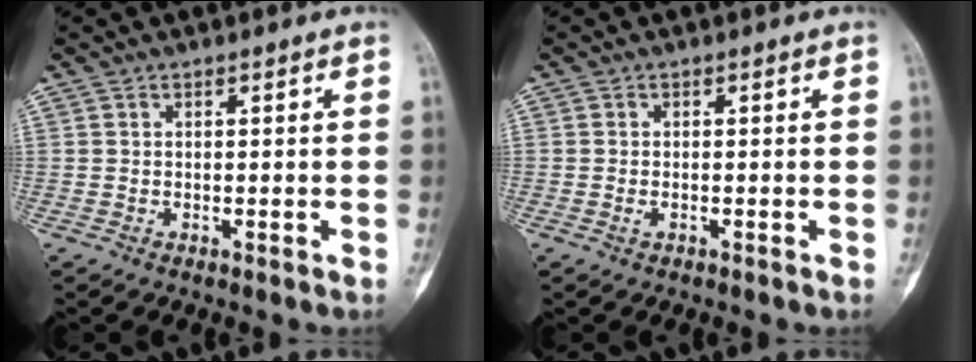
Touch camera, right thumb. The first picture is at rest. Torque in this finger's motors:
{"motor_torque": [-0.42, -0.11, -0.02, 0.13, 0.07]}